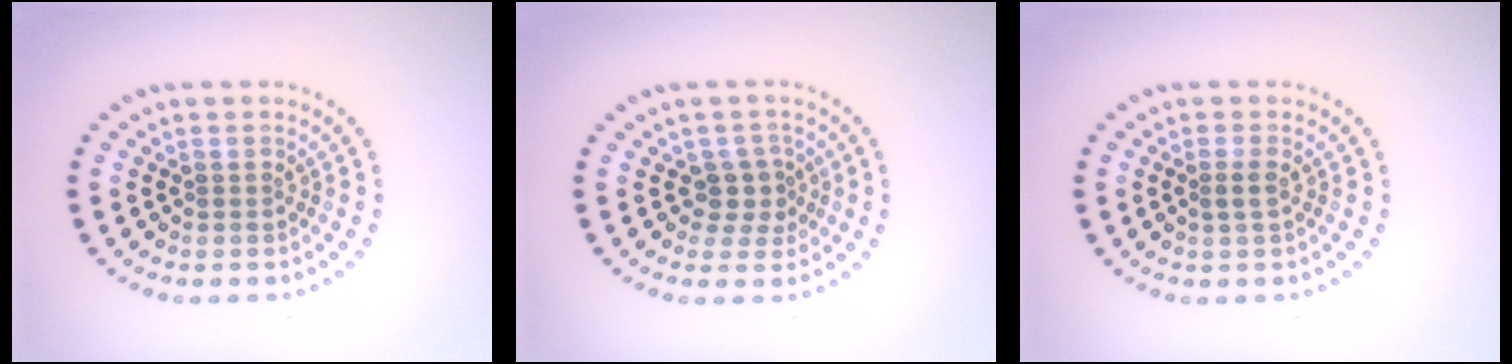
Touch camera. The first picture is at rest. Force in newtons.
{"total": 2.2, "press": 1.8, "slide": 1.3}
{"total": 1.2, "press": 0.9, "slide": 0.7}